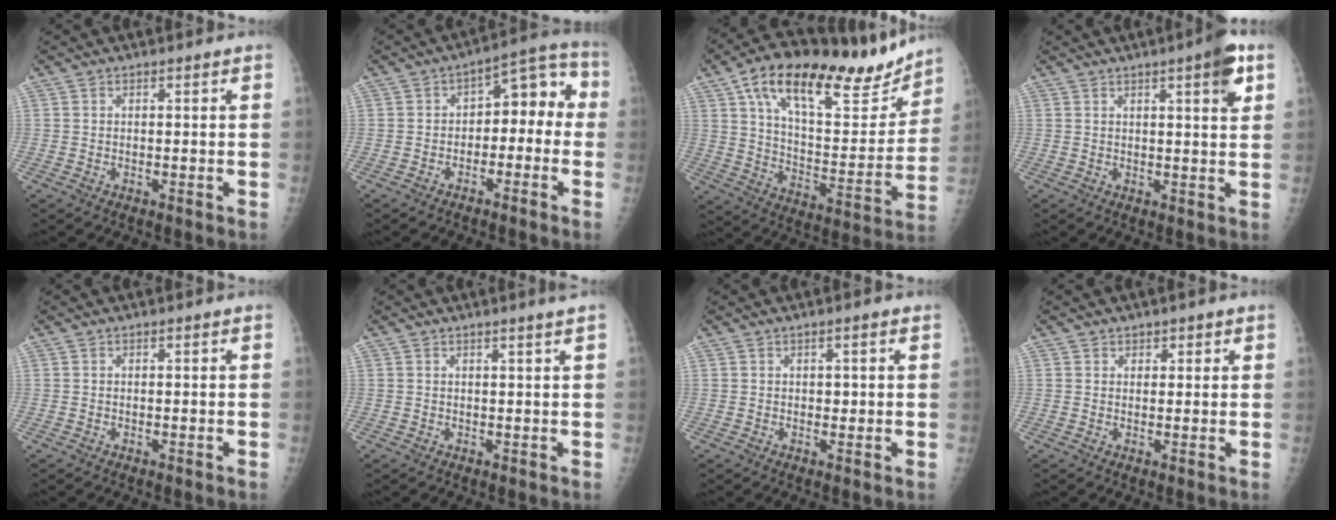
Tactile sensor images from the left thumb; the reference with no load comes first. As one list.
[{"total": 9.6, "force": [-1.7, 6.1, 7.2], "torque": [-0.052, 0.055, -0.036]}, {"total": 26.8, "force": [17.5, 10.3, 17.5], "torque": [-0.224, -0.039, 0.279]}, {"total": 5.7, "force": [2.7, 0.9, 4.9], "torque": [-0.054, -0.008, 0.031]}, {"total": 0.0}, {"total": 1.7, "force": [1.2, -0.6, 1.1], "torque": [-0.020, -0.007, 0.022]}, {"total": 1.6, "force": [0.6, 1.0, 1.2], "torque": [-0.007, 0.000, 0.005]}, {"total": 1.8, "force": [1.0, 1.4, -0.1], "torque": [0.033, -0.003, 0.005]}]